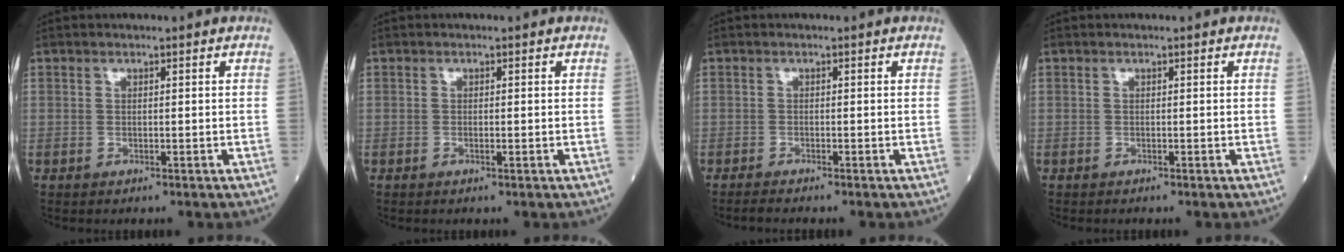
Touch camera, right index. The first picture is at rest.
{"total": 0.5, "force": [-0.1, 0.1, 0.5], "torque": [-0.010, -0.002, -0.001]}
{"total": 1.3, "force": [-1.1, -0.4, 0.4], "torque": [-0.018, -0.006, -0.022]}
{"total": 0.0}